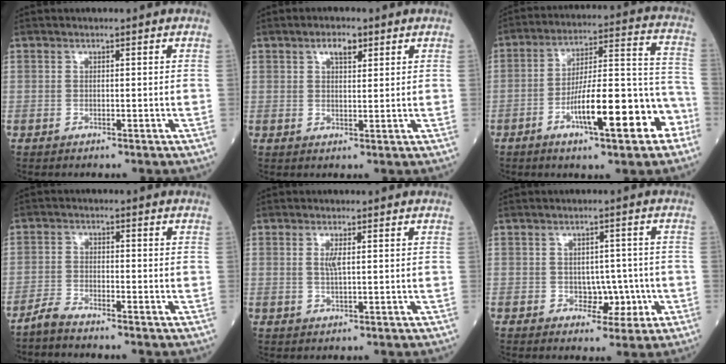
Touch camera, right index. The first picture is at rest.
{"total": 3.1, "force": [1.8, 1.2, 2.2], "torque": [-0.041, 0.003, 0.030]}
{"total": 15.8, "force": [-7.2, 3.2, 13.6], "torque": [-0.215, 0.023, -0.107]}
{"total": 2.9, "force": [-2.9, -0.1, 0.7], "torque": [-0.019, -0.011, -0.060]}
{"total": 1.7, "force": [0.3, 0.2, 1.7], "torque": [-0.039, -0.001, 0.006]}
{"total": 4.2, "force": [-1.2, 3.0, 2.7], "torque": [-0.025, 0.010, -0.012]}